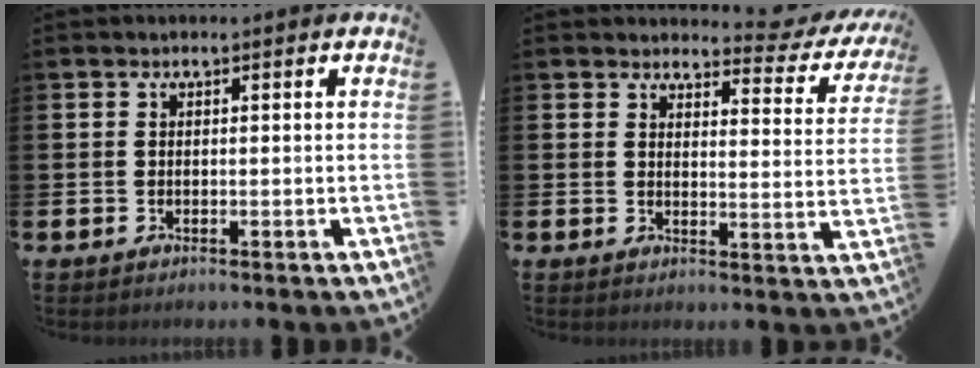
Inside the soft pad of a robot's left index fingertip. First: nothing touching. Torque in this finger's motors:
{"motor_torque": [1.07, -1.07, 0.08, 0.01]}